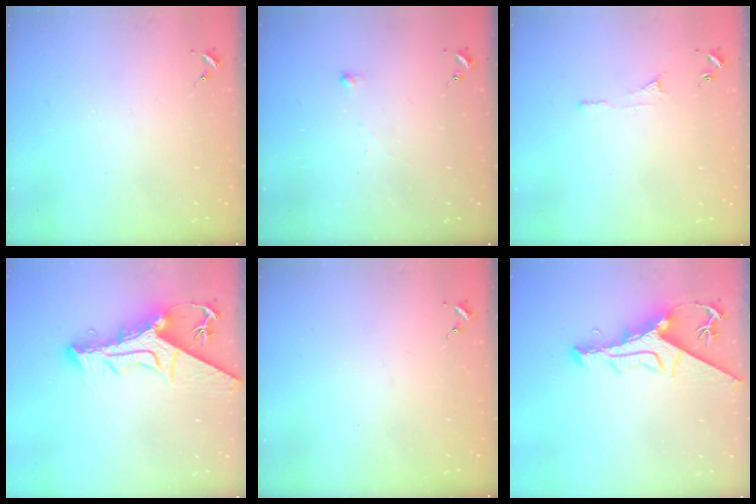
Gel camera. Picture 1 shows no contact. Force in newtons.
{"total": 2.5, "press": 2.5, "slide": 0.2}
{"total": 3.9, "press": 3.9, "slide": 0.4}
{"total": 14.5, "press": 14.4, "slide": 1.6}
{"total": 0.0}
{"total": 11.9, "press": 11.9, "slide": 1.3}